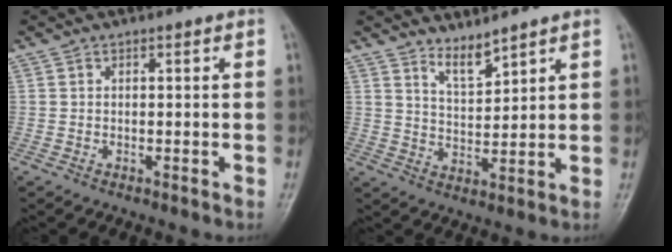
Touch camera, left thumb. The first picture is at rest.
{"total": 4.2, "force": [3.8, 0.7, 1.6], "torque": [-0.022, -0.044, 0.079]}